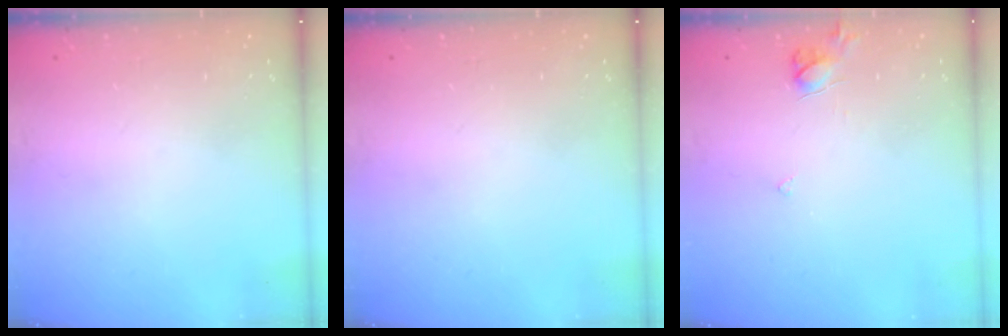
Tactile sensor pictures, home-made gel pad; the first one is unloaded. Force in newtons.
{"total": 0.0}
{"total": 4.5, "press": 4.5, "slide": 0.4}